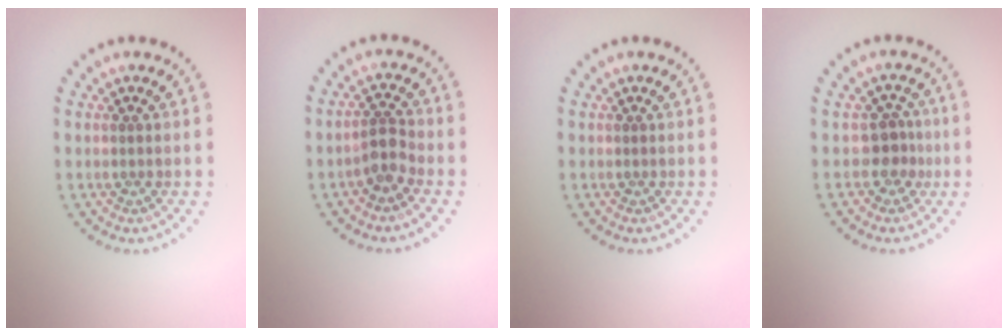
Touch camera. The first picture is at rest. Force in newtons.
{"total": 2.1, "press": 1.8, "slide": 1.1}
{"total": 0.0}
{"total": 2.2, "press": 1.6, "slide": 1.5}